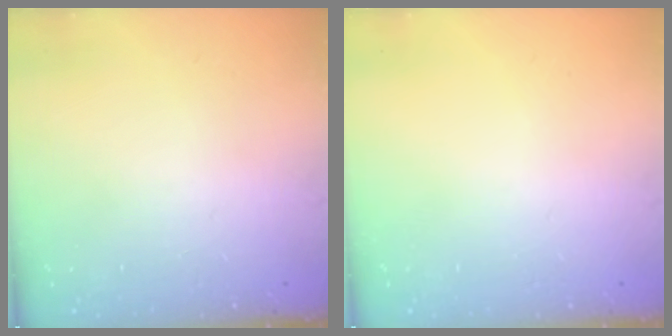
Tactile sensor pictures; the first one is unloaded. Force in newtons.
{"total": 0.0}